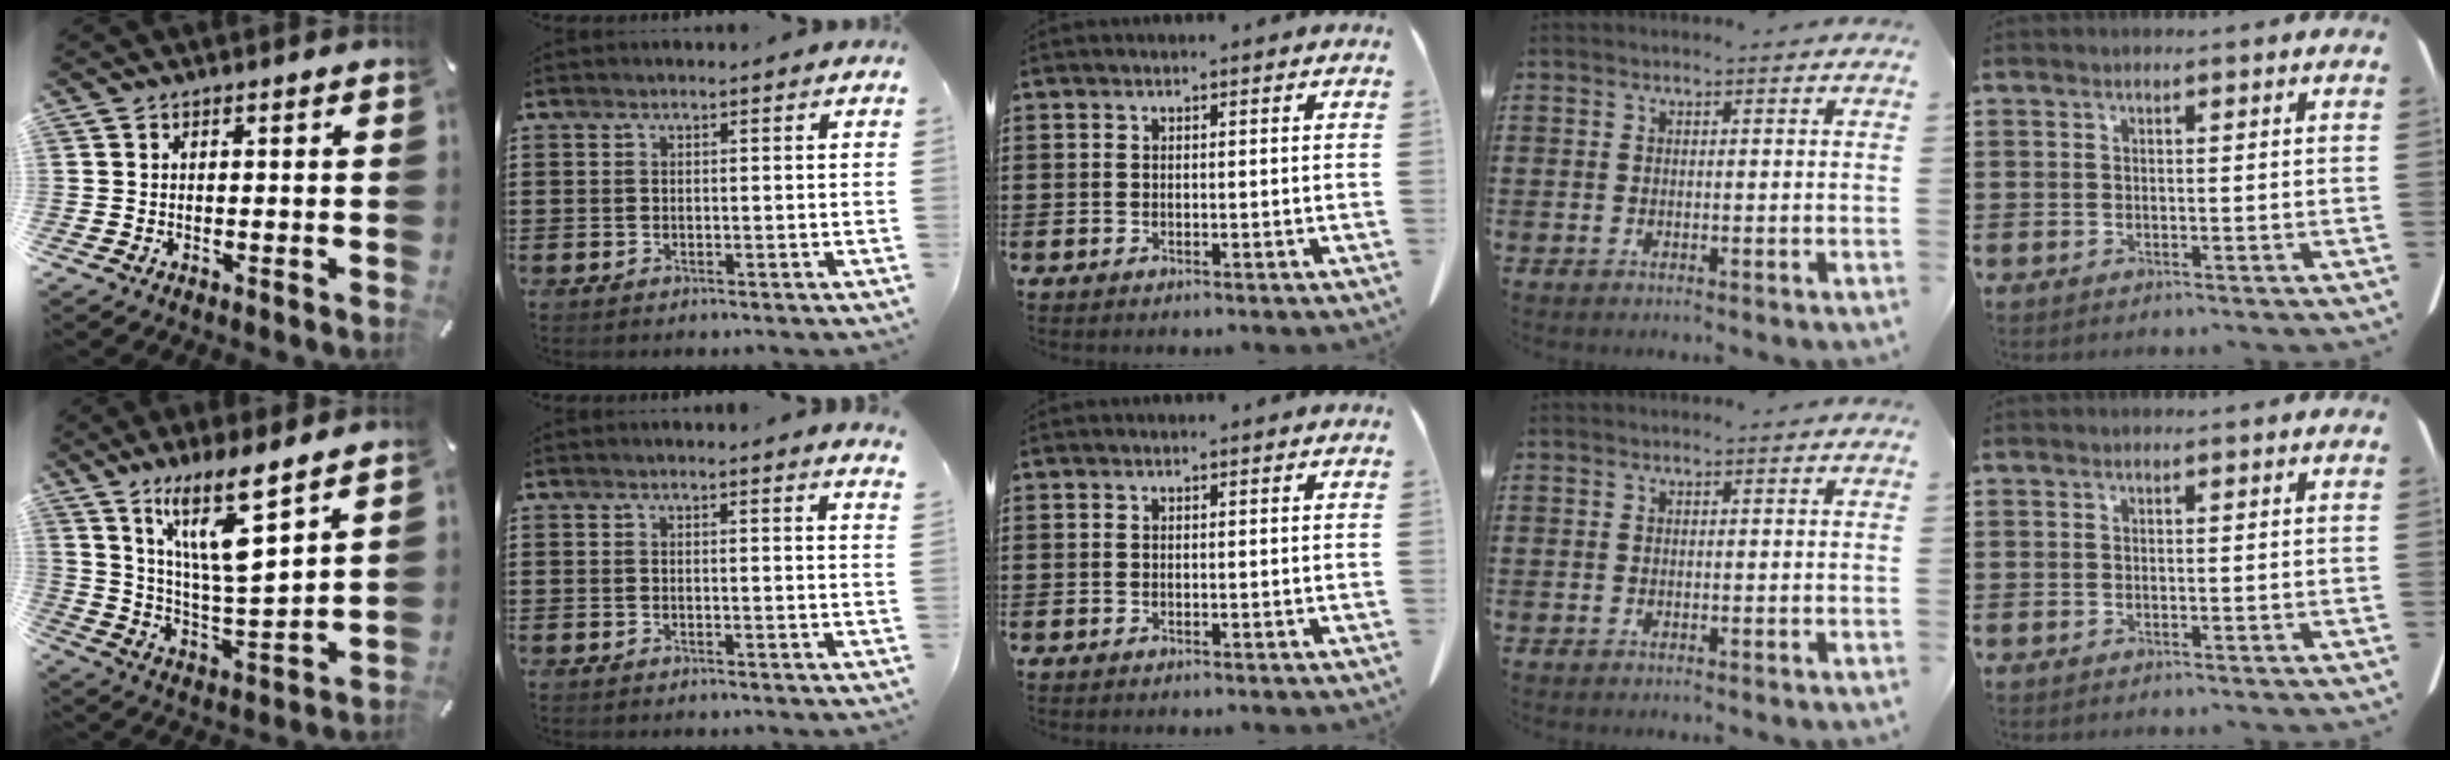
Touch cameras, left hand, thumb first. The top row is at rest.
{"thumb": {"total": 14.3, "force": [9.7, 3.2, 10.1], "torque": [-0.195, -0.042, 0.166]}, "index": {"total": 1.2, "force": [1.0, -0.3, 0.5], "torque": [-0.011, -0.003, 0.019]}}